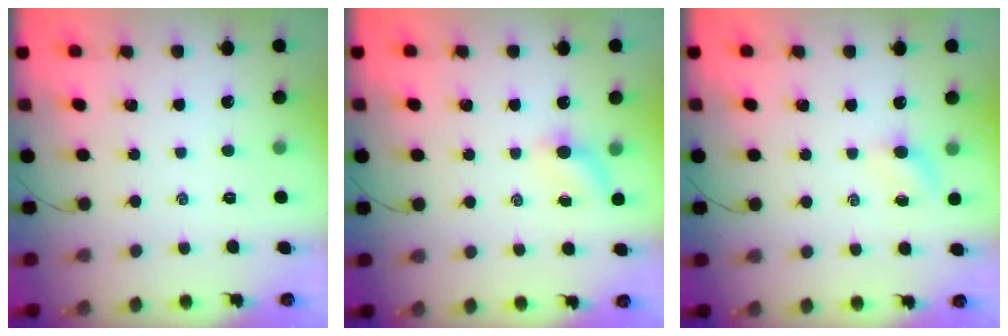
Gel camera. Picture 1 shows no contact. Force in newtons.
{"total": 4.5, "press": 4.3, "slide": 1.3}
{"total": 3.9, "press": 3.7, "slide": 1.4}